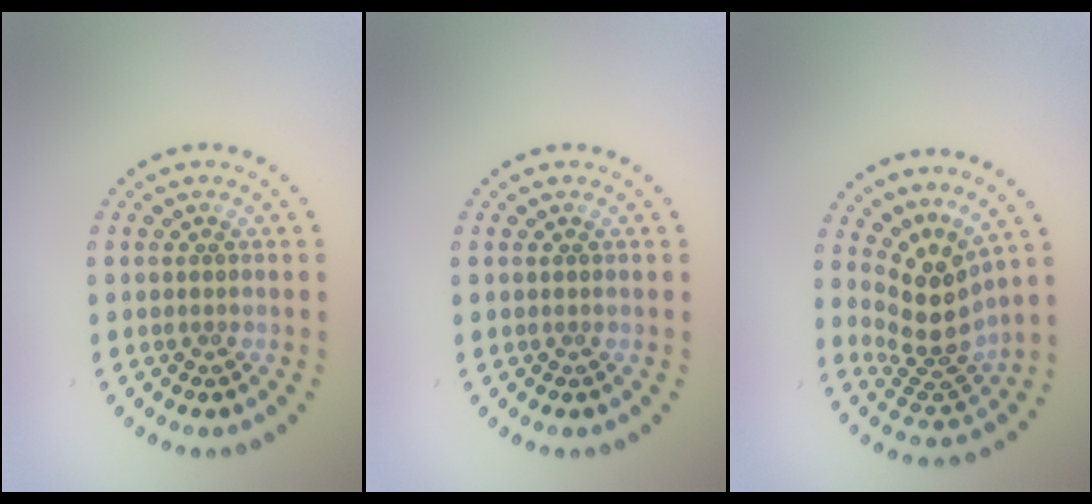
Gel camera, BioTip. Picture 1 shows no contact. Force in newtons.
{"total": 0.0}
{"total": 4.5, "press": 3.2, "slide": 3.2}